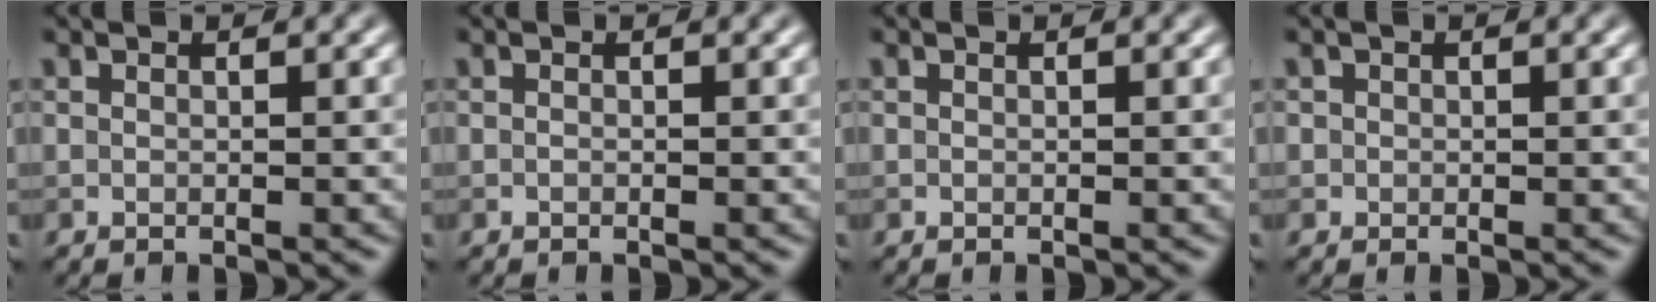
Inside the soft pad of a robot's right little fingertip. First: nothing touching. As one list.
[{"total": 0.0}, {"total": 0.0}, {"total": 0.6, "force": [0.1, 0.6, 0.0], "torque": [0.008, -0.003, -0.002]}]